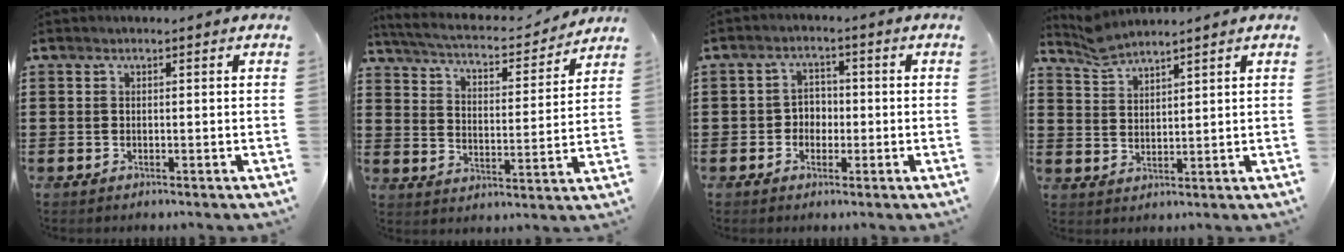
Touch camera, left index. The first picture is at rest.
{"total": 4.4, "force": [4.1, 0.1, 1.5], "torque": [-0.053, -0.032, 0.063]}
{"total": 3.0, "force": [-1.0, 2.5, 1.3], "torque": [-0.033, 0.008, -0.024]}
{"total": 3.4, "force": [3.4, 0.2, 0.7], "torque": [-0.023, -0.008, 0.064]}